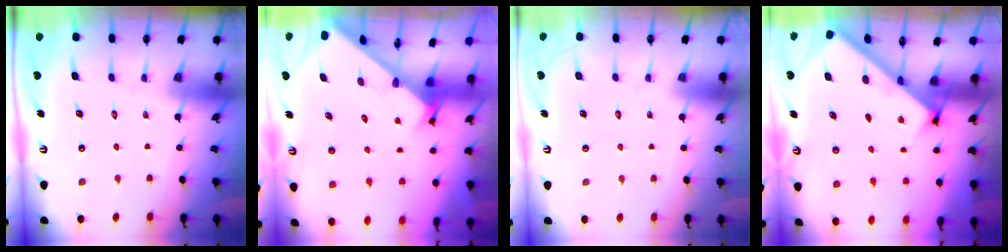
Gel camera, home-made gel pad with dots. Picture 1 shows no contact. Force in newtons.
{"total": 2.4, "press": 2.4, "slide": 0.2}
{"total": 1.7, "press": 1.7, "slide": 0.1}
{"total": 2.7, "press": 2.7, "slide": 0.4}